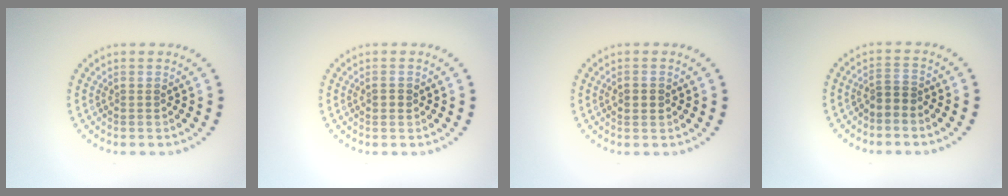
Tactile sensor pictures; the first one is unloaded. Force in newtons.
{"total": 0.9, "press": 0.9, "slide": 0.3}
{"total": 2.0, "press": 2.0, "slide": 0.0}
{"total": 1.8, "press": 1.4, "slide": 1.1}